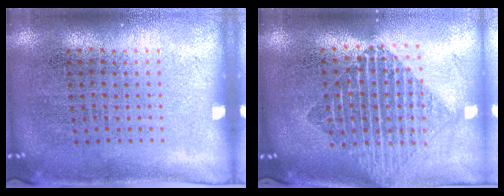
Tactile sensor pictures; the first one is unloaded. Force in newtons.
{"total": 1.9, "press": 1.6, "slide": 1.0}